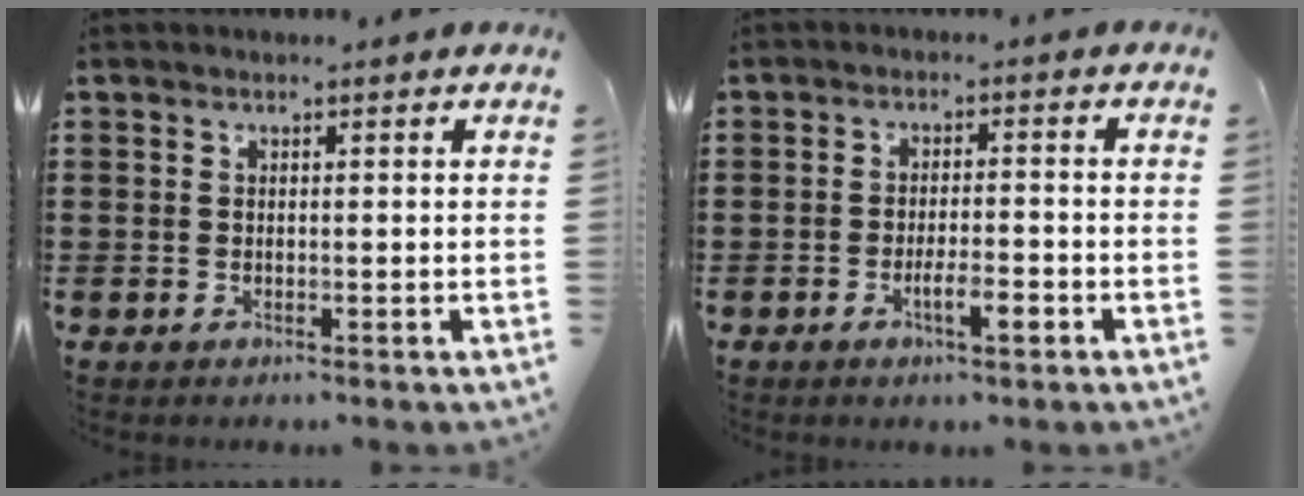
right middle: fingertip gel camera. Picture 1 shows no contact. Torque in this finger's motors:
{"motor_torque": [0.93, -0.19, 0.14, 0.07]}